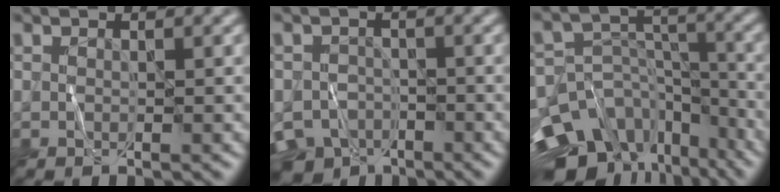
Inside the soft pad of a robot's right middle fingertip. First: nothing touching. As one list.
[{"total": 6.5, "force": [-4.6, 4.0, 2.1], "torque": [-0.034, -0.022, -0.082]}, {"total": 14.6, "force": [-10.2, 9.3, 4.7], "torque": [-0.117, -0.016, -0.138]}]